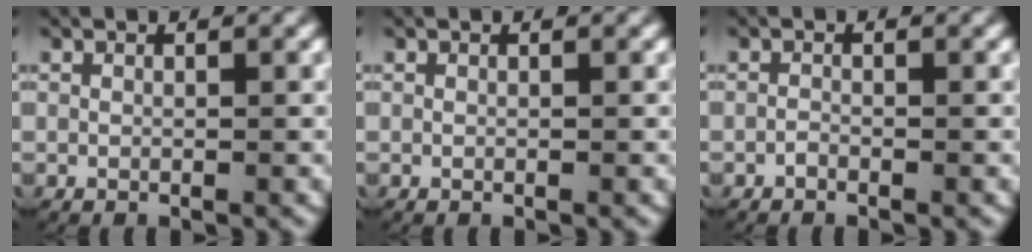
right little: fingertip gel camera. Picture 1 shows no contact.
{"total": 0.0}
{"total": 0.7, "force": [-0.7, 0.2, 0.2], "torque": [-0.007, -0.004, -0.014]}